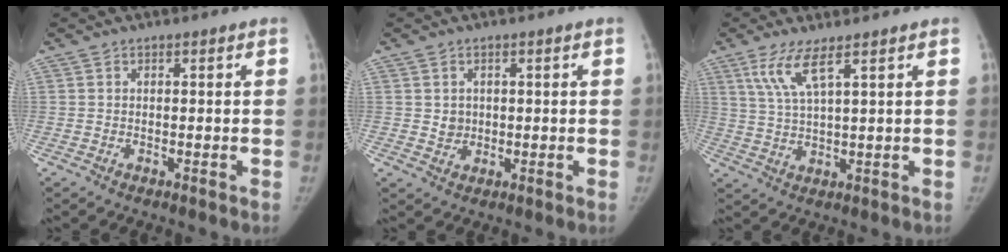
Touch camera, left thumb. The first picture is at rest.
{"total": 2.4, "force": [0.3, 2.2, 0.8], "torque": [0.001, -0.004, 0.009]}
{"total": 6.3, "force": [3.7, 0.9, 5.0], "torque": [-0.114, -0.017, 0.084]}